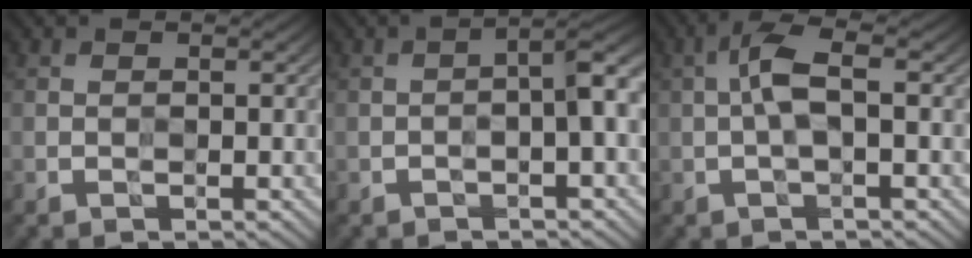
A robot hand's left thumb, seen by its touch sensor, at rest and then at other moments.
{"total": 4.3, "force": [-0.5, 0.8, 4.2], "torque": [-0.063, 0.015, -0.015]}
{"total": 3.9, "force": [0.2, 1.0, 3.7], "torque": [-0.083, 0.014, -0.005]}